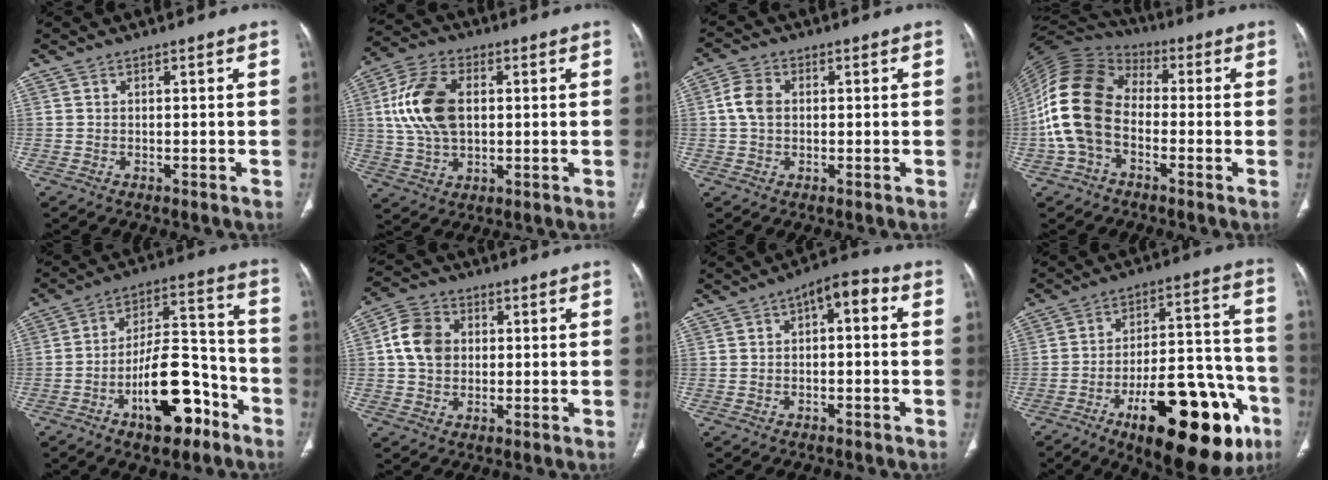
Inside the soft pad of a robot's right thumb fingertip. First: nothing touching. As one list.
[{"total": 13.7, "force": [1.9, 8.5, 10.6], "torque": [-0.205, 0.009, 0.036]}, {"total": 4.8, "force": [0.3, 3.6, 3.2], "torque": [-0.064, 0.010, 0.002]}, {"total": 16.0, "force": [-2.7, 10.9, 11.4], "torque": [-0.232, 0.037, -0.060]}, {"total": 16.8, "force": [-8.1, 7.8, 12.5], "torque": [-0.166, 0.072, -0.128]}, {"total": 8.5, "force": [0.9, 6.9, 4.9], "torque": [-0.078, 0.013, 0.009]}, {"total": 5.7, "force": [0.9, 2.9, 4.9], "torque": [-0.051, 0.027, 0.001]}, {"total": 27.7, "force": [-13.2, 11.0, 21.7], "torque": [-0.254, 0.073, -0.183]}]